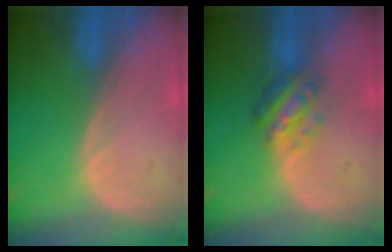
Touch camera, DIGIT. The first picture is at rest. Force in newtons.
{"total": 5.2, "press": 5.0, "slide": 1.5}